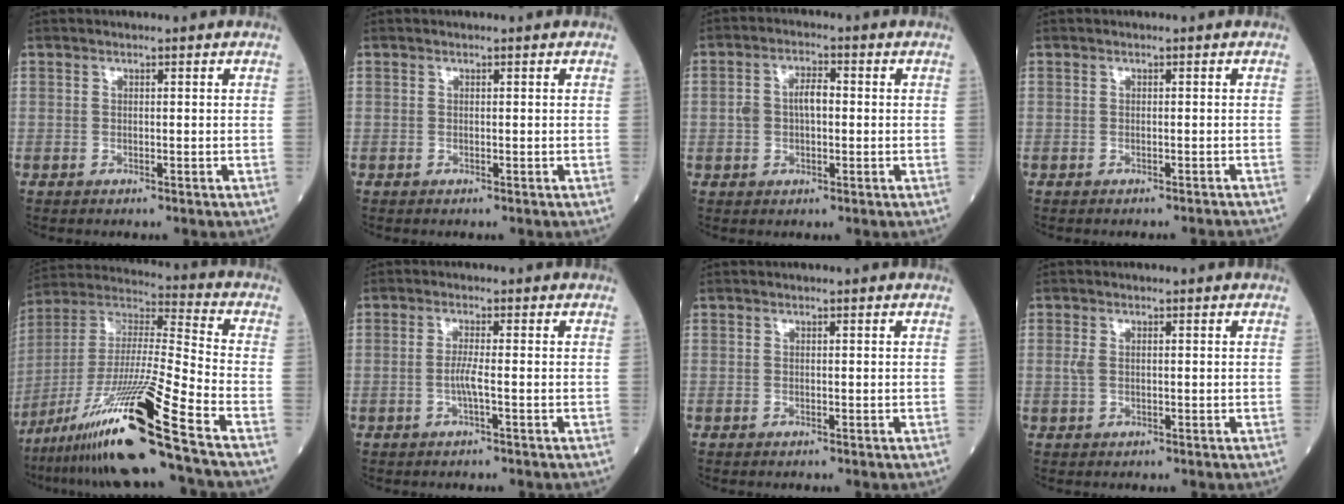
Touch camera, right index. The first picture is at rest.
{"total": 0.0}
{"total": 4.8, "force": [0.1, 2.5, 4.1], "torque": [-0.089, 0.018, 0.003]}
{"total": 2.7, "force": [-2.7, -0.4, 0.5], "torque": [-0.005, -0.009, -0.031]}
{"total": 21.7, "force": [-13.7, -1.8, 16.7], "torque": [-0.339, -0.034, -0.257]}
{"total": 2.1, "force": [-0.6, -0.3, 2.0], "torque": [-0.041, 0.000, -0.014]}
{"total": 0.0}
{"total": 1.7, "force": [0.2, 0.9, 1.4], "torque": [-0.041, 0.006, 0.004]}